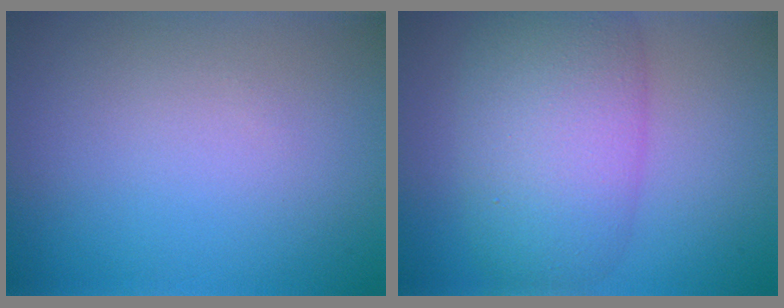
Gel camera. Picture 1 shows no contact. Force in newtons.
{"total": 8.2, "press": 8.1, "slide": 0.4}